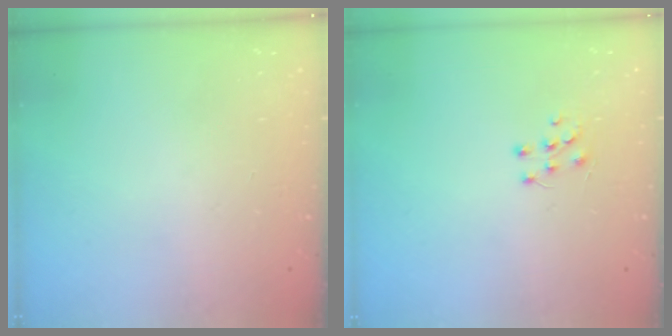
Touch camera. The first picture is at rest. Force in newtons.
{"total": 5.5, "press": 5.5, "slide": 0.6}